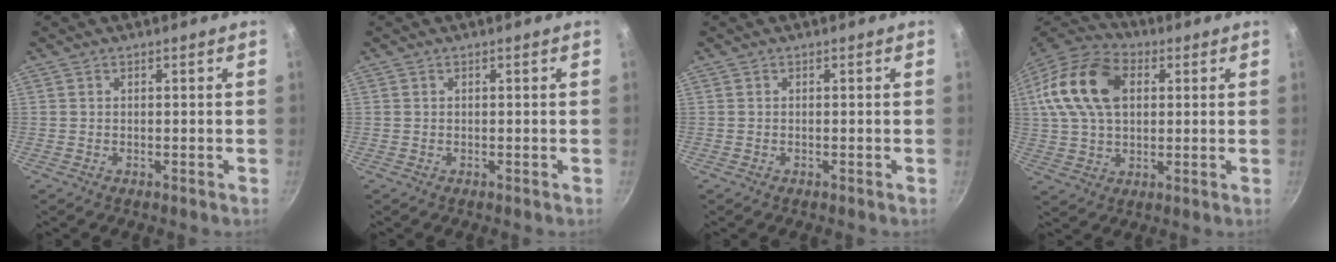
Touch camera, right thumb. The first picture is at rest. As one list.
[{"total": 0.0}, {"total": 0.0}, {"total": 18.3, "force": [4.2, 12.0, 13.1], "torque": [-0.240, 0.020, 0.064]}]